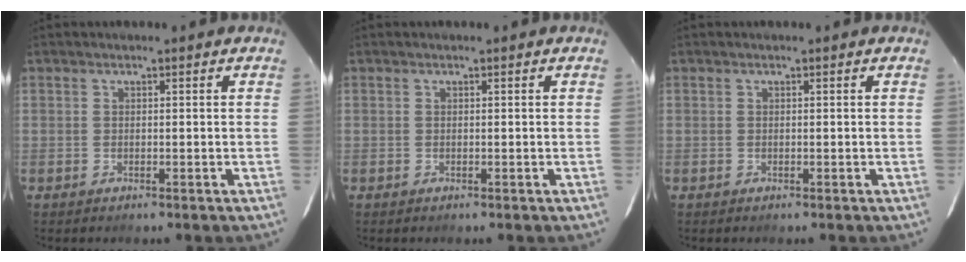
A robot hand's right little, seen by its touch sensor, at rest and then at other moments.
{"total": 0.0}
{"total": 0.0}